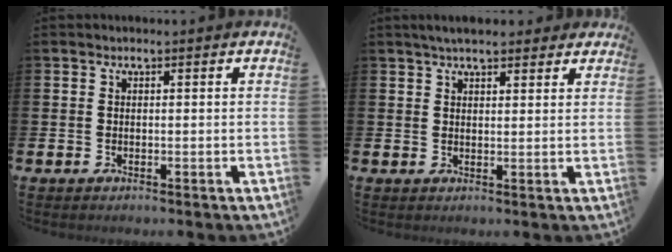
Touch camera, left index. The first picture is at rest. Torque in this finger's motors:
{"motor_torque": [0.50, -0.52, 0.34, 0.12]}